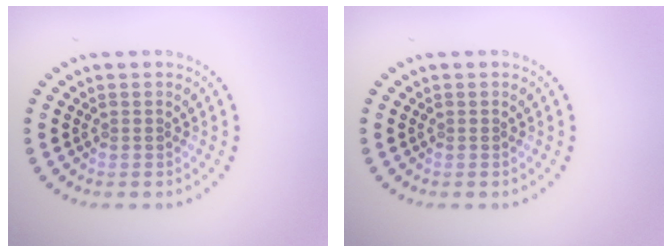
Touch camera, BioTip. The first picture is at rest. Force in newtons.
{"total": 0.0}